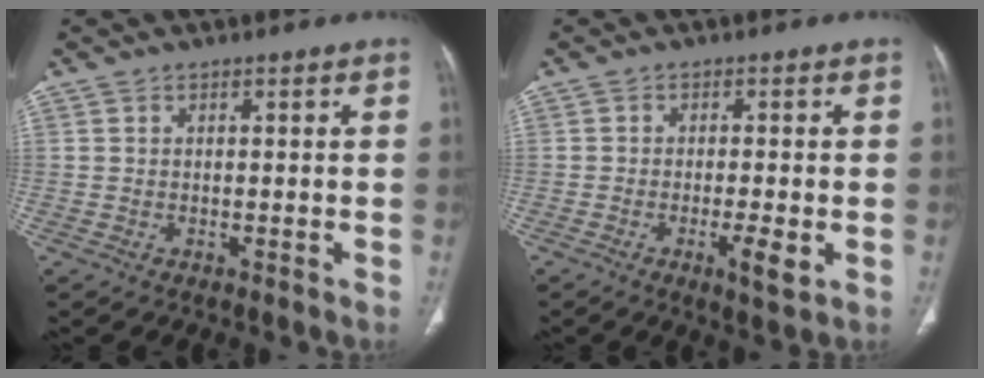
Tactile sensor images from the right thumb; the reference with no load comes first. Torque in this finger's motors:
{"motor_torque": [-0.05, 0.28, 0.20, 0.37, 0.11]}